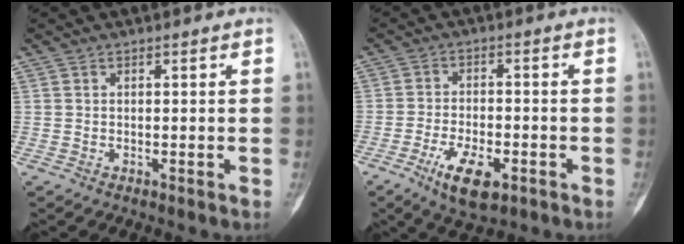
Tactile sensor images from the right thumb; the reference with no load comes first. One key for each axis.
{"total": 8.9, "fx": -4.3, "fy": 3.9, "fz": 6.7, "tx": -0.118, "ty": 0.011, "tz": -0.070}